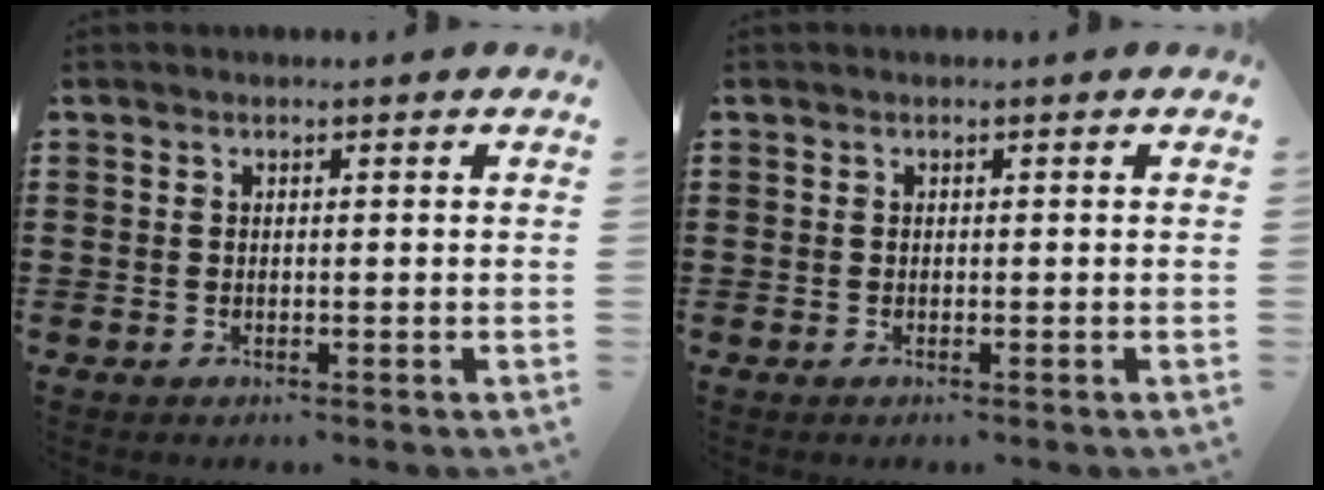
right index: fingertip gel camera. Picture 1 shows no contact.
{"total": 0.0}